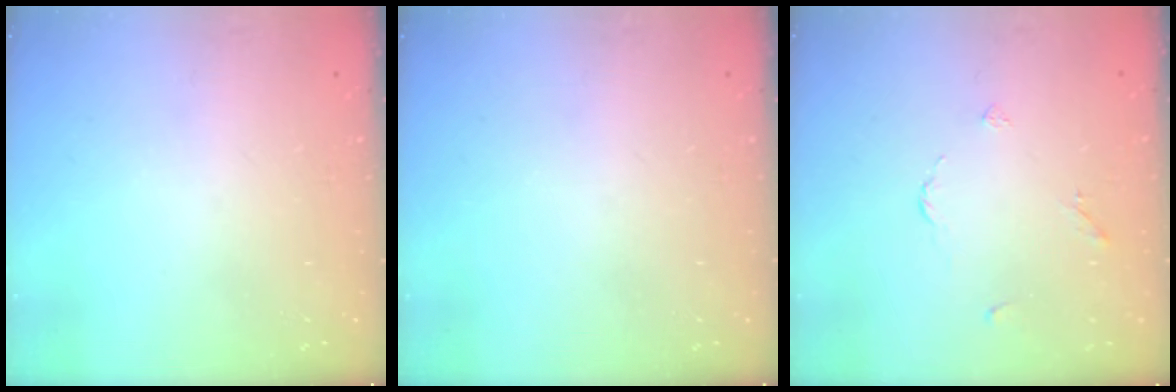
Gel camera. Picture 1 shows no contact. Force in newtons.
{"total": 0.0}
{"total": 3.3, "press": 3.2, "slide": 0.5}